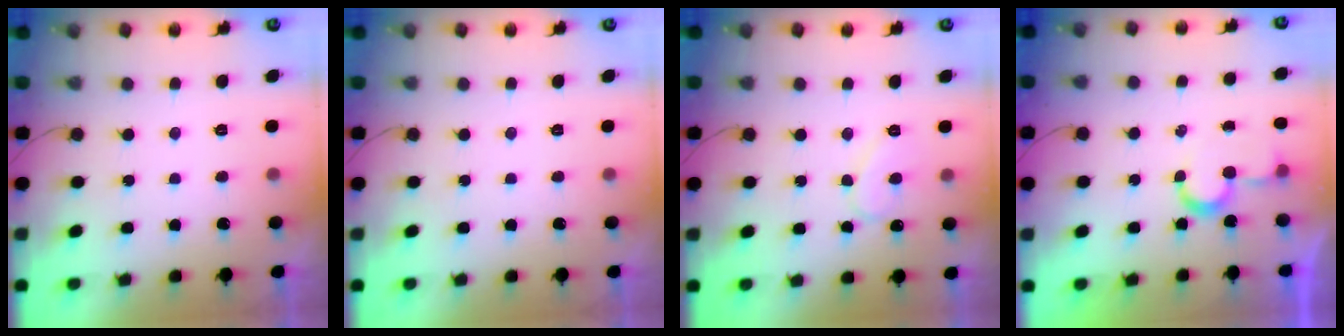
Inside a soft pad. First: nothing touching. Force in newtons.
{"total": 0.0}
{"total": 8.3, "press": 8.3, "slide": 0.6}
{"total": 5.6, "press": 5.5, "slide": 0.4}